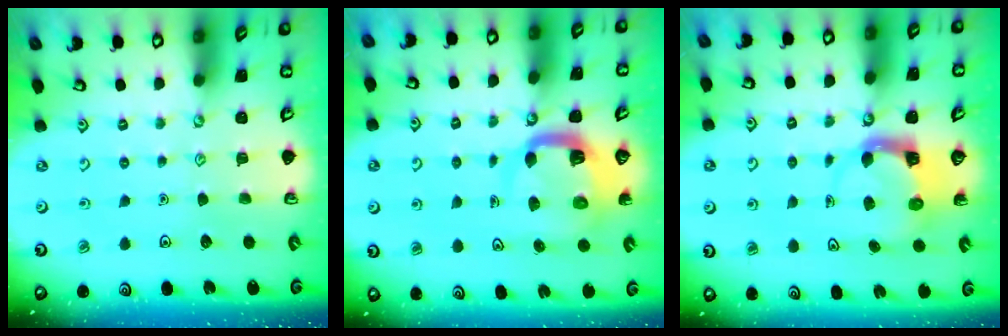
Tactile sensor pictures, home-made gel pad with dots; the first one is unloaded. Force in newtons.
{"total": 6.4, "press": 6.4, "slide": 0.9}
{"total": 4.0, "press": 4.0, "slide": 0.5}